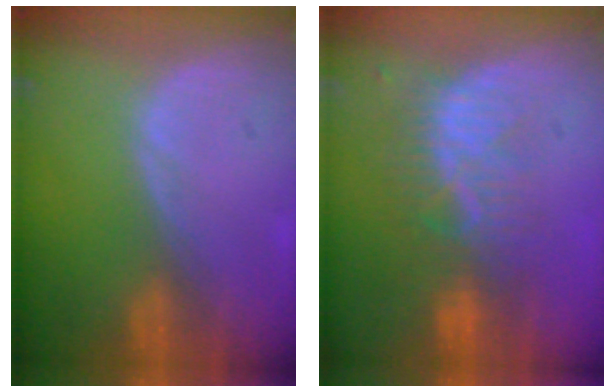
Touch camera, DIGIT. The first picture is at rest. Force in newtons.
{"total": 8.2, "press": 7.3, "slide": 3.7}